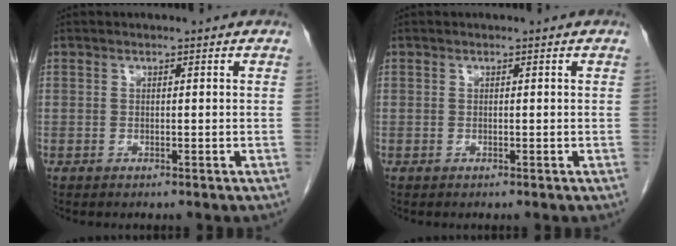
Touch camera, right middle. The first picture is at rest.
{"total": 0.0}